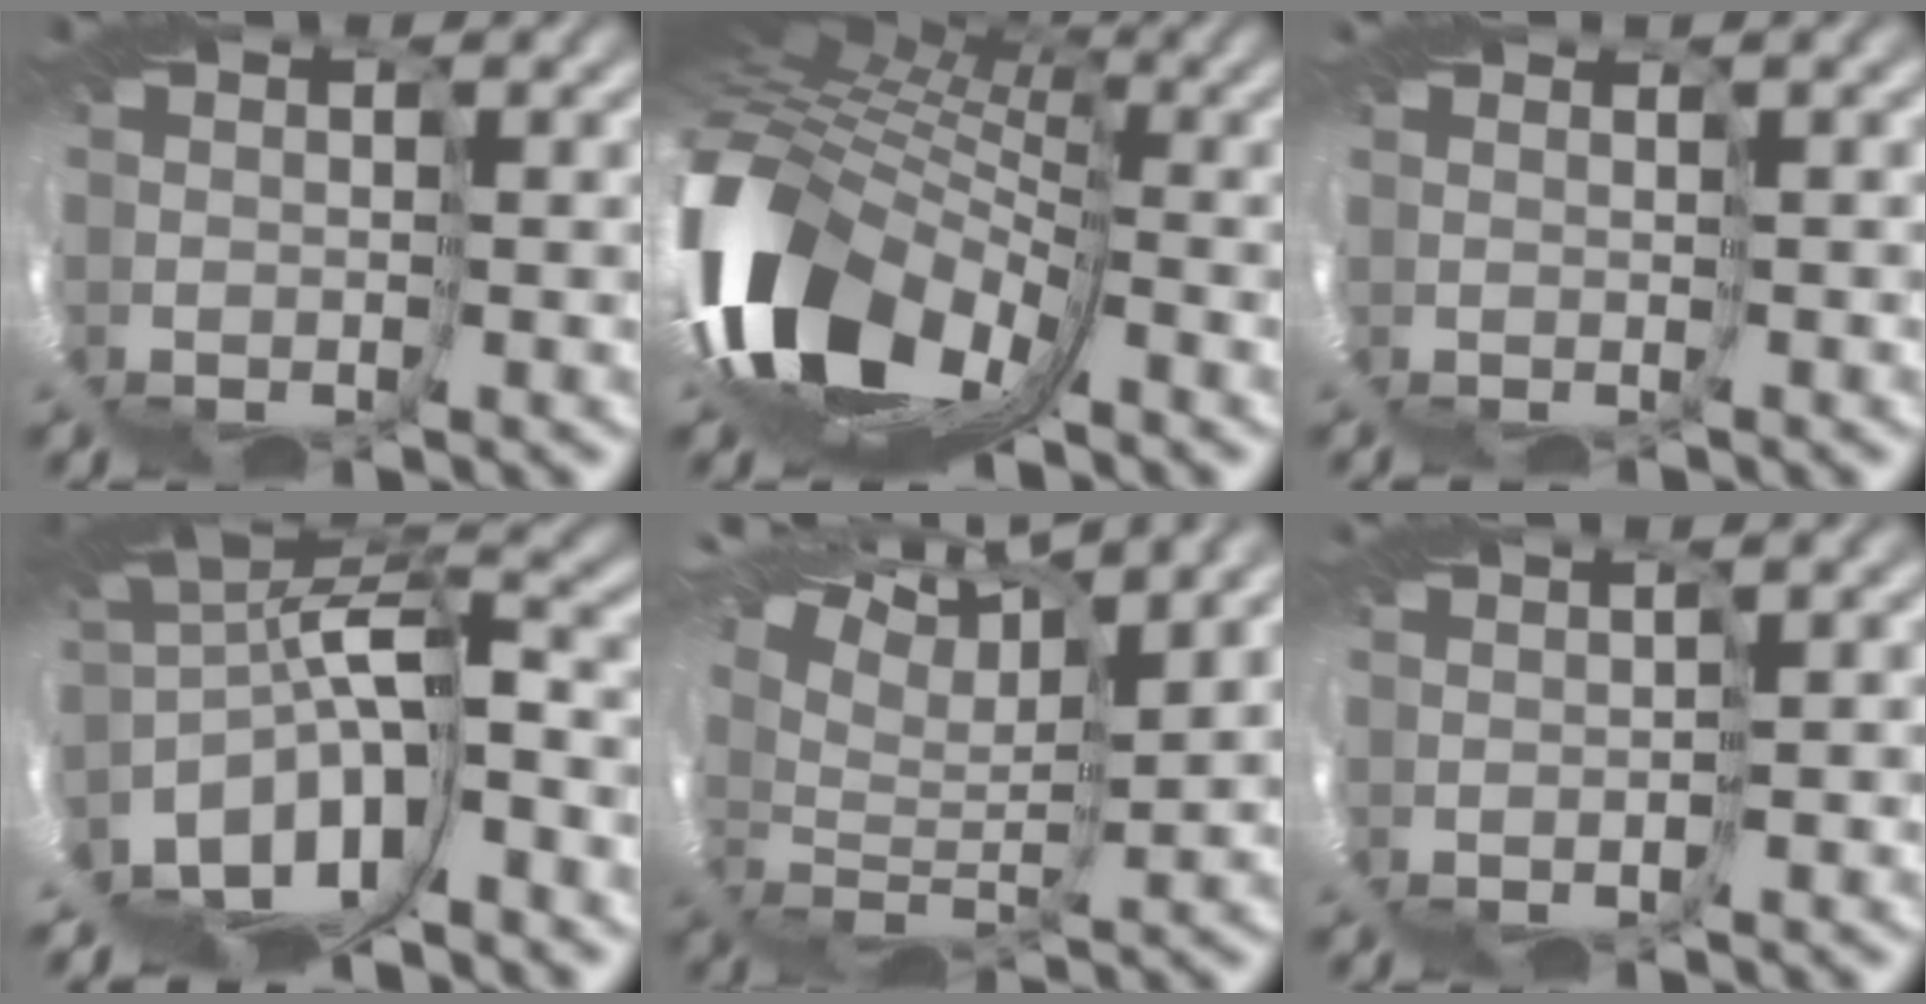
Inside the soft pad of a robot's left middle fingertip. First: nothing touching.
{"total": 9.1, "force": [-2.7, 5.2, 6.9], "torque": [-0.184, -0.023, -0.044]}
{"total": 2.7, "force": [-0.1, -2.3, -1.5], "torque": [0.026, -0.002, 0.008]}
{"total": 5.9, "force": [-3.5, -0.6, 4.7], "torque": [-0.131, 0.000, -0.050]}
{"total": 10.9, "force": [10.5, -2.9, -0.7], "torque": [-0.026, 0.033, 0.157]}
{"total": 3.1, "force": [0.2, -2.7, -1.6], "torque": [0.022, -0.004, 0.010]}